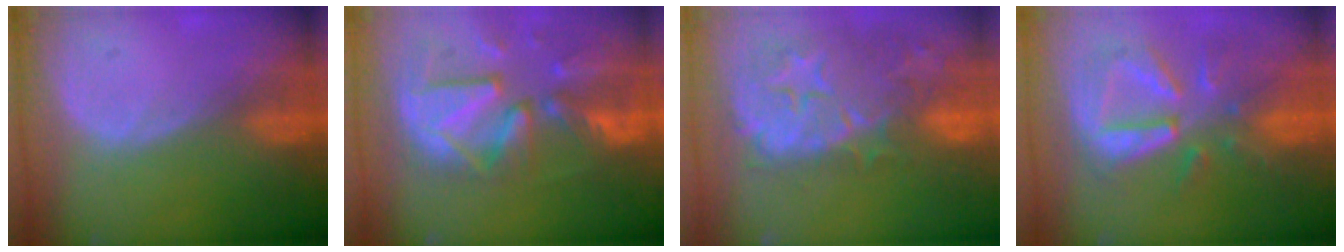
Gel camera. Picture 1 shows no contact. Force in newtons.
{"total": 12.6, "press": 11.0, "slide": 6.2}
{"total": 13.1, "press": 11.7, "slide": 6.0}
{"total": 9.5, "press": 8.8, "slide": 3.6}